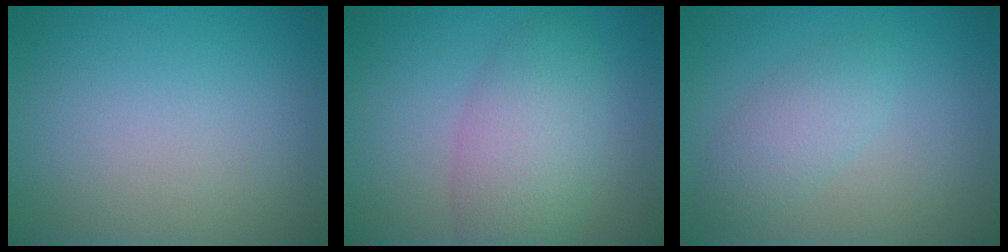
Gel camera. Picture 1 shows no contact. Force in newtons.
{"total": 5.1, "press": 5.1, "slide": 0.3}
{"total": 2.6, "press": 2.6, "slide": 0.2}